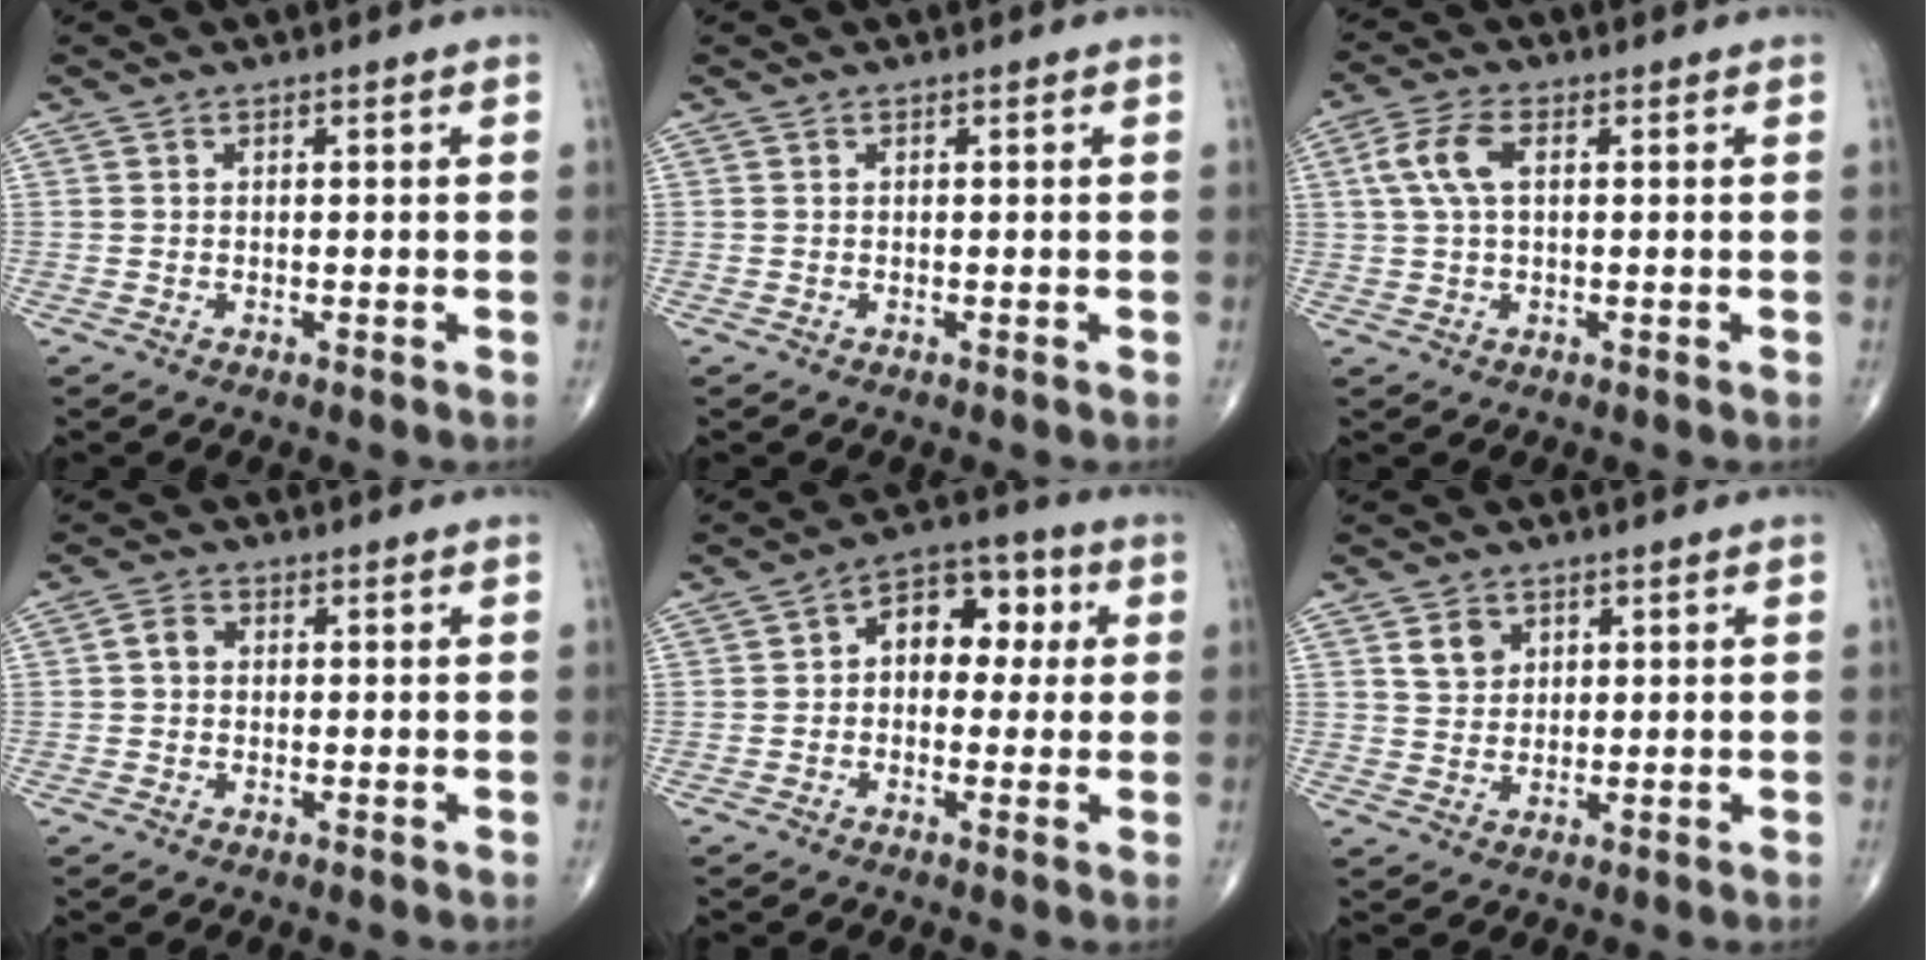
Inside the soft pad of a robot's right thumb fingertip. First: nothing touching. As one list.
[{"total": 0.0}, {"total": 6.4, "force": [1.4, 3.2, 5.4], "torque": [-0.127, 0.016, 0.026]}, {"total": 2.5, "force": [0.1, 2.0, 1.5], "torque": [-0.021, 0.009, -0.002]}, {"total": 10.1, "force": [1.5, 6.8, 7.3], "torque": [-0.064, 0.032, 0.011]}, {"total": 3.9, "force": [1.8, 3.1, 1.6], "torque": [-0.011, -0.012, 0.034]}]